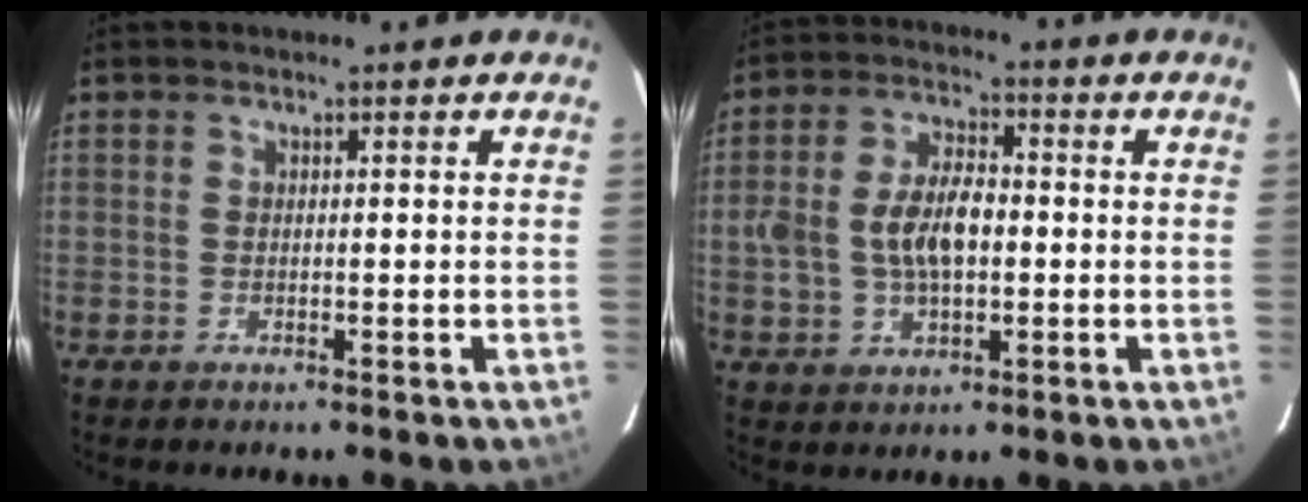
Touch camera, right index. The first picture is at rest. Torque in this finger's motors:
{"motor_torque": [0.44, -0.05, 0.29, 0.12]}